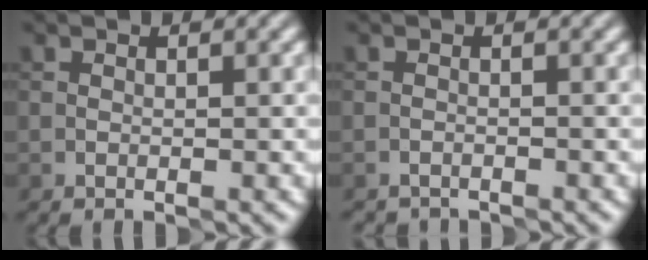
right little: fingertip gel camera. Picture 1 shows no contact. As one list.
[{"total": 1.7, "force": [-1.7, 0.0, -0.2], "torque": [0.007, -0.003, -0.025]}]